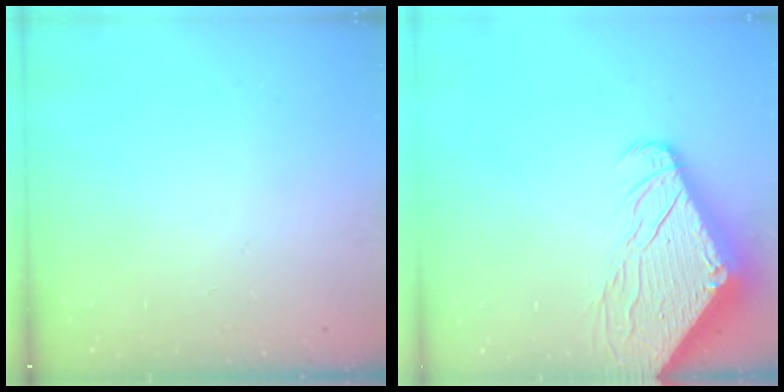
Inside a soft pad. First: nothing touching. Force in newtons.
{"total": 10.5, "press": 10.4, "slide": 1.2}